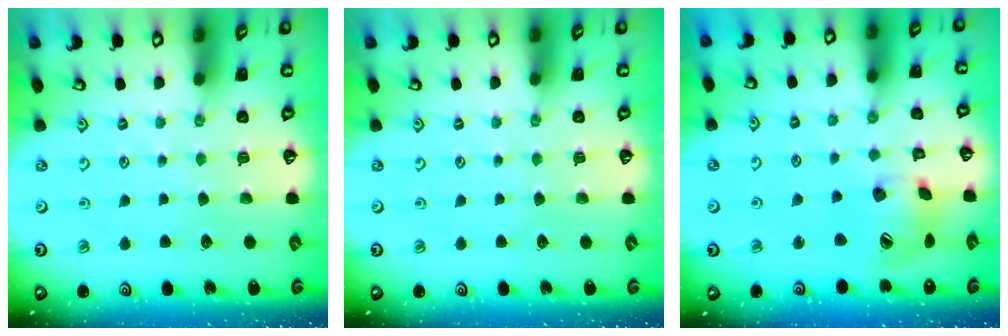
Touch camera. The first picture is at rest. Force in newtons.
{"total": 0.0}
{"total": 14.9, "press": 14.7, "slide": 2.5}